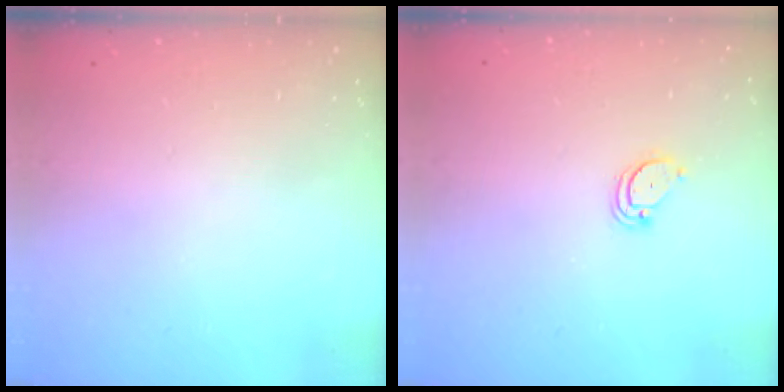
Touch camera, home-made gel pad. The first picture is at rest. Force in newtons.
{"total": 2.1, "press": 2.1, "slide": 0.1}